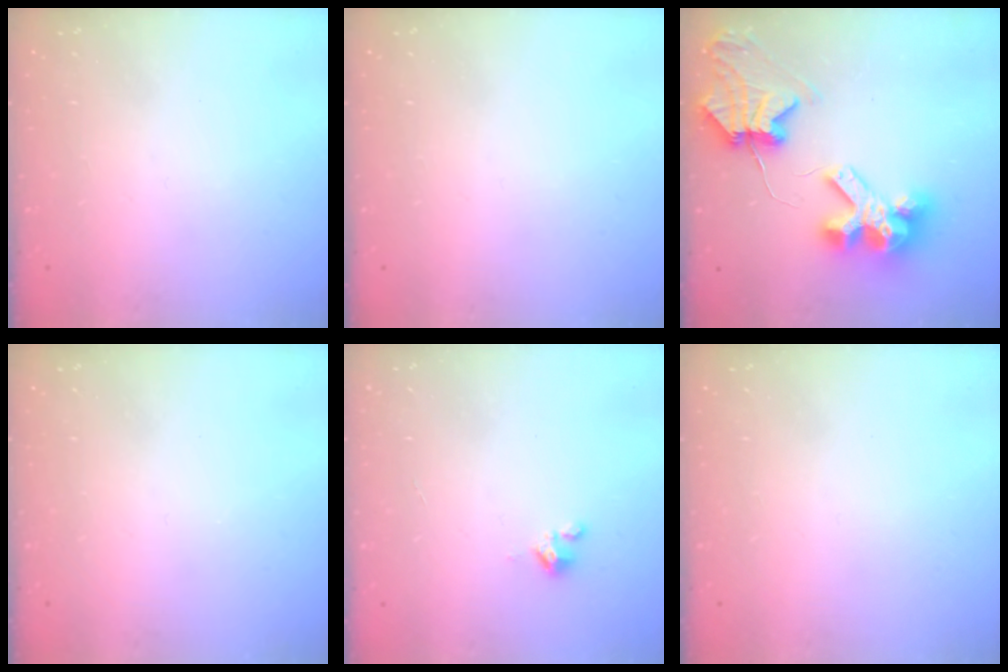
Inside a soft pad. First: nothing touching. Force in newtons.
{"total": 0.0}
{"total": 12.5, "press": 12.4, "slide": 1.7}
{"total": 0.0}
{"total": 2.4, "press": 2.4, "slide": 0.3}
{"total": 0.0}